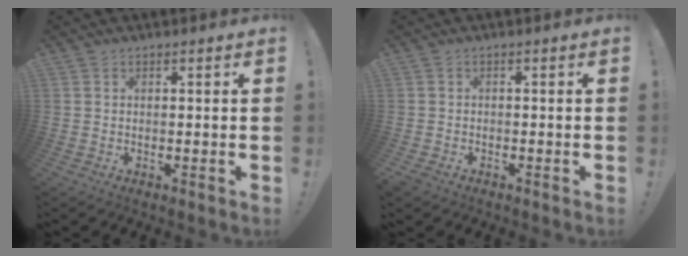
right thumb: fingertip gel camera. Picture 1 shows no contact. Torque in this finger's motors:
{"motor_torque": [0.09, 0.01, 0.20, -0.20, -0.02]}